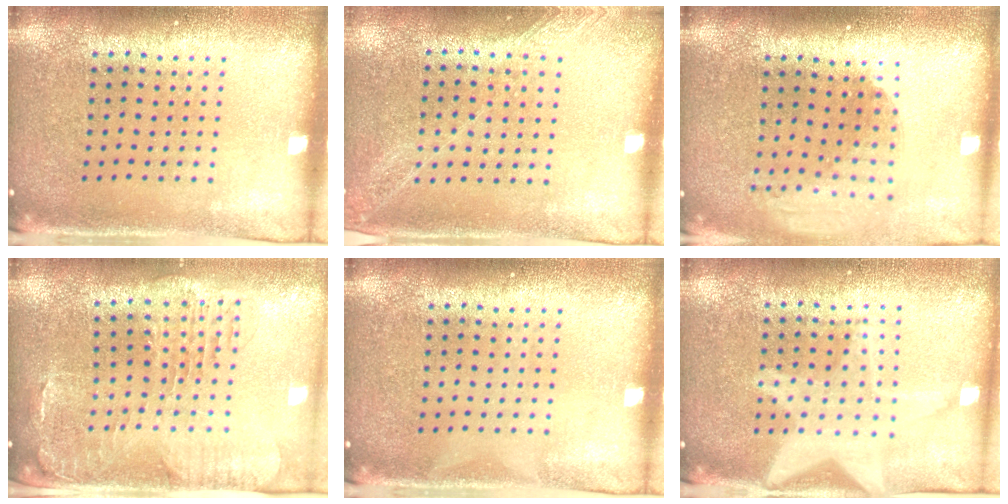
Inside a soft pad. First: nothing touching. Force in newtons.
{"total": 1.2, "press": 1.2, "slide": 0.2}
{"total": 1.9, "press": 1.5, "slide": 1.2}
{"total": 1.5, "press": 1.4, "slide": 0.4}
{"total": 0.0}
{"total": 3.1, "press": 3.1, "slide": 0.3}